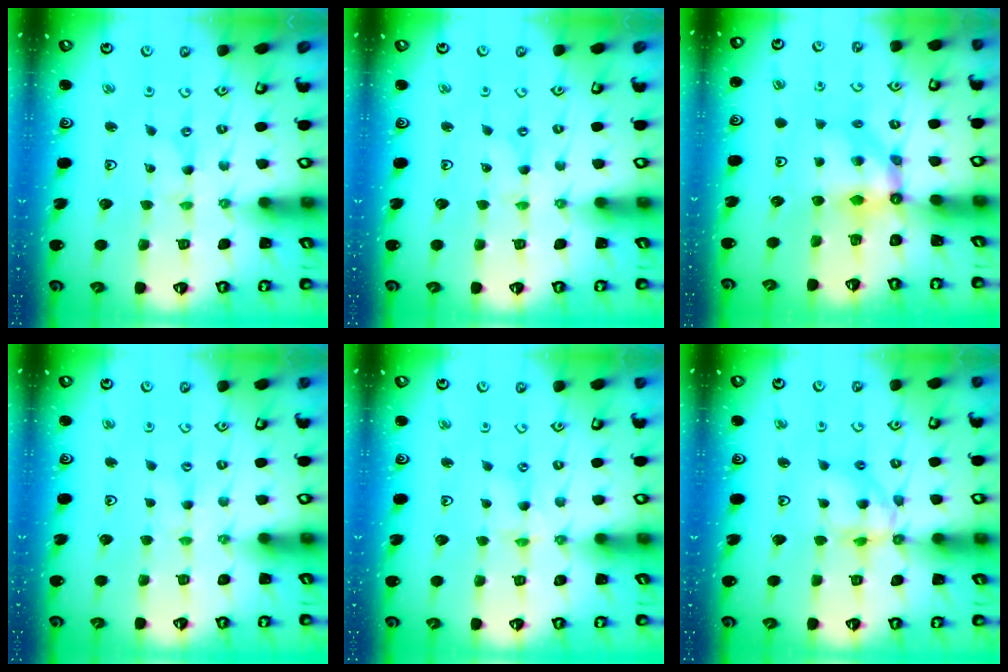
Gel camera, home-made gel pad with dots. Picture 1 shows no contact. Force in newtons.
{"total": 0.0}
{"total": 5.5, "press": 5.5, "slide": 0.3}
{"total": 1.5, "press": 1.4, "slide": 0.3}
{"total": 1.2, "press": 1.2, "slide": 0.3}
{"total": 9.7, "press": 9.7, "slide": 0.9}